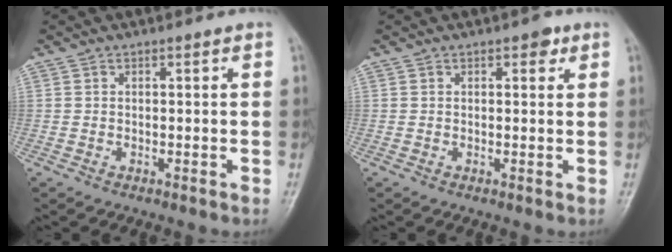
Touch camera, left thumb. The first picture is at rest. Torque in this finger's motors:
{"motor_torque": [0.36, 0.25, 0.27, -0.36, 0.00]}